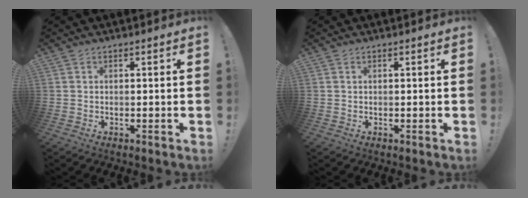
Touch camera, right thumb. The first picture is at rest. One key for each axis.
{"total": 0.0}